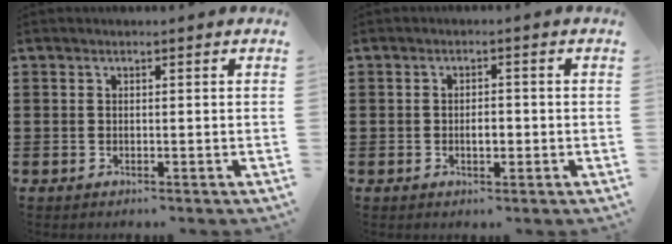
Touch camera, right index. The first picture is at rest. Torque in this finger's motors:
{"motor_torque": [0.04, -0.04, 0.03, 0.02]}